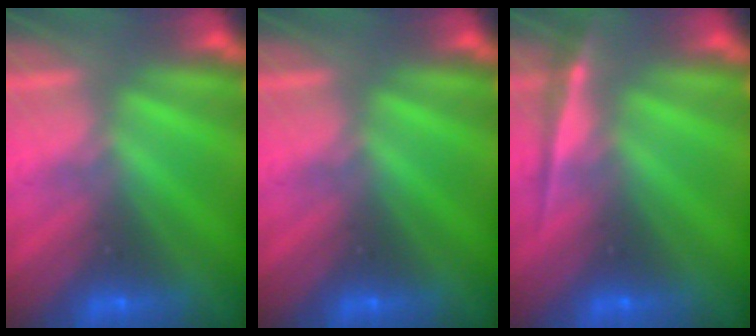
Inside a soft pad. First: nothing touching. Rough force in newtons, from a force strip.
{"total": 0.0}
{"total": 1.9}